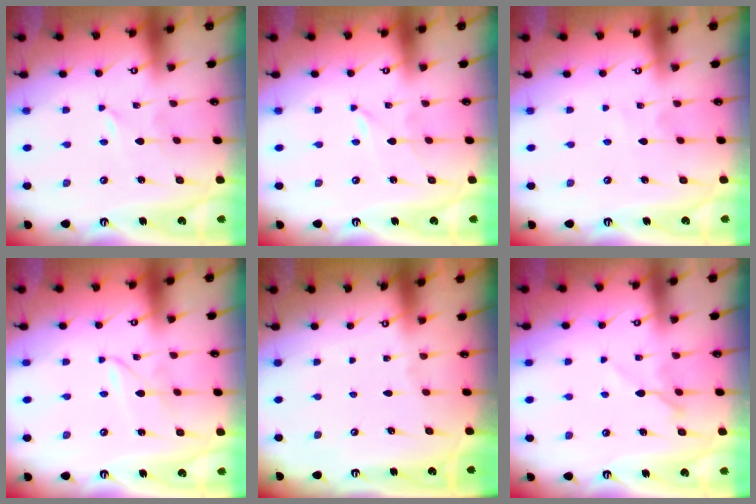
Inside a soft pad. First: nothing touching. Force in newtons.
{"total": 0.0}
{"total": 3.7, "press": 3.6, "slide": 0.2}
{"total": 1.9, "press": 1.9, "slide": 0.2}
{"total": 0.0}
{"total": 4.8, "press": 4.7, "slide": 0.7}